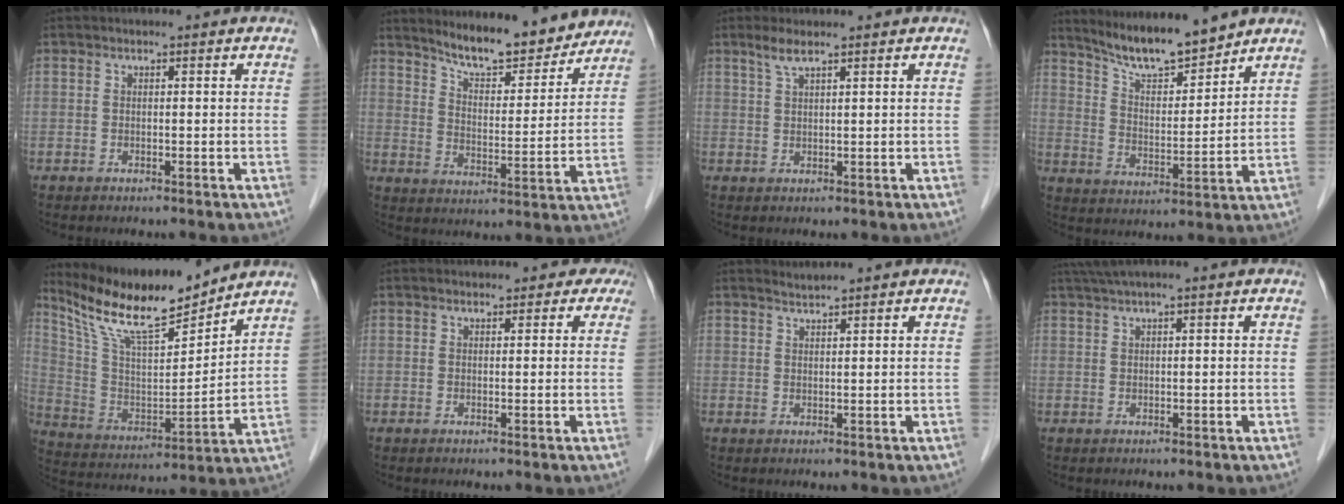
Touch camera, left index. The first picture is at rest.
{"total": 12.3, "force": [11.3, 2.6, 4.2], "torque": [-0.060, -0.003, 0.170]}
{"total": 2.2, "force": [1.7, 0.0, 1.4], "torque": [-0.036, 0.007, 0.037]}
{"total": 9.9, "force": [9.2, 0.9, 3.6], "torque": [-0.070, 0.001, 0.168]}
{"total": 14.9, "force": [13.1, 1.7, 6.8], "torque": [-0.140, -0.001, 0.248]}
{"total": 2.5, "force": [1.7, 1.8, 0.5], "torque": [0.014, 0.000, 0.003]}
{"total": 1.2, "force": [1.2, -0.4, -0.1], "torque": [-0.007, 0.003, 0.026]}
{"total": 2.5, "force": [1.6, -0.3, 1.9], "torque": [-0.047, 0.024, 0.039]}